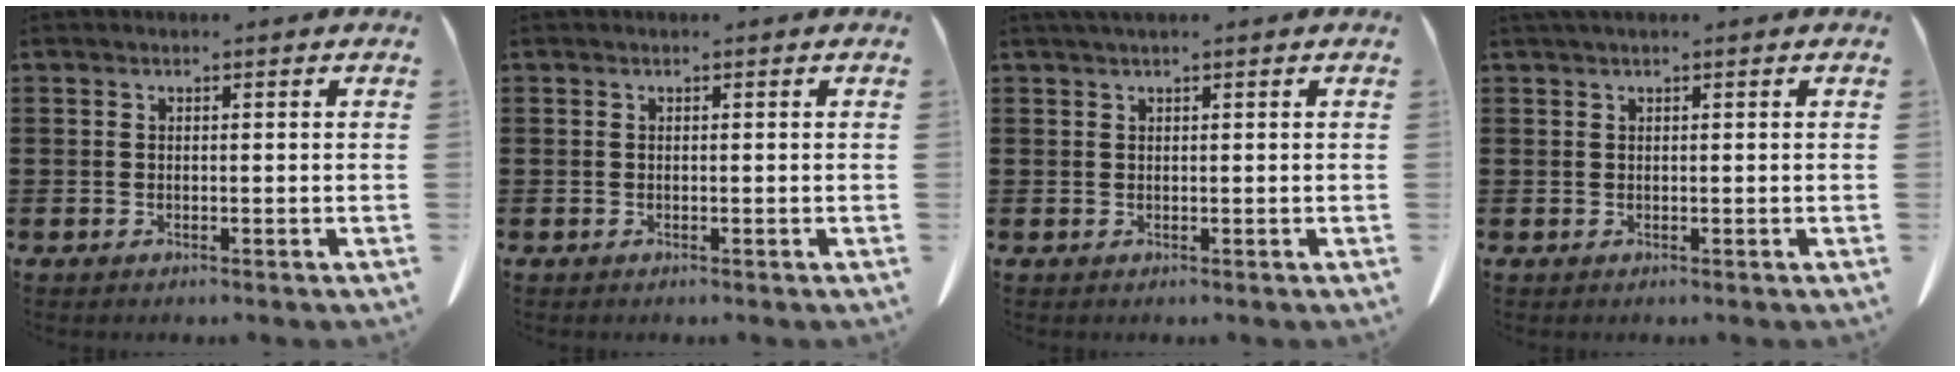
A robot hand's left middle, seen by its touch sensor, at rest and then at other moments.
{"total": 0.0}
{"total": 1.0, "force": [0.7, 0.0, 0.7], "torque": [-0.015, -0.001, 0.014]}
{"total": 0.7, "force": [0.4, 0.0, 0.6], "torque": [-0.012, 0.000, 0.008]}